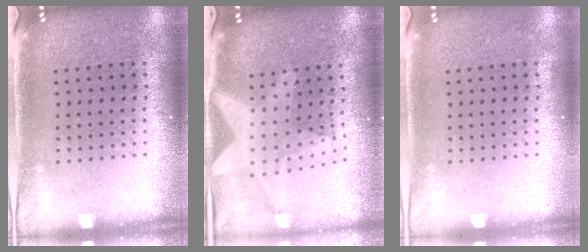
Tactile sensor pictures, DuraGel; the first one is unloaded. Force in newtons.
{"total": 2.1, "press": 1.7, "slide": 1.2}
{"total": 0.0}